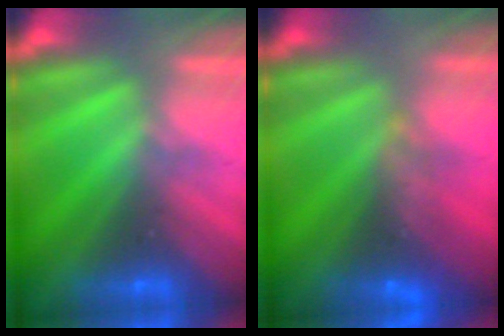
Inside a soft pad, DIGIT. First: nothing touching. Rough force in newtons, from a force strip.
{"total": 8.6}